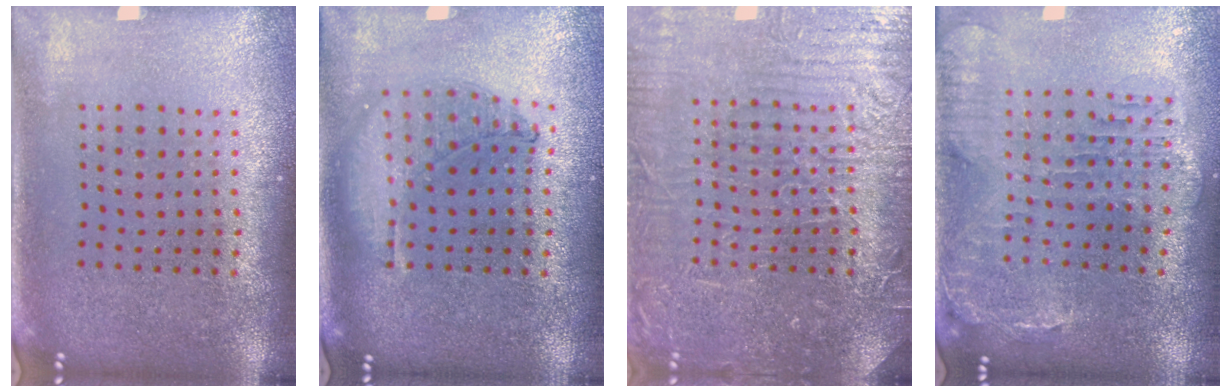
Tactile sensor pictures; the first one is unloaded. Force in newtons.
{"total": 0.9, "press": 0.9, "slide": 0.3}
{"total": 4.8, "press": 4.8, "slide": 0.6}
{"total": 0.9, "press": 0.8, "slide": 0.3}